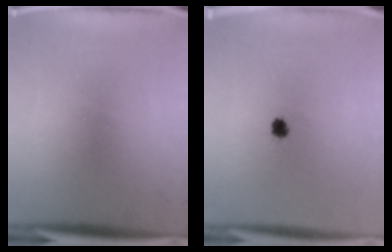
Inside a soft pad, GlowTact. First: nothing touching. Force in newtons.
{"total": 2.4}